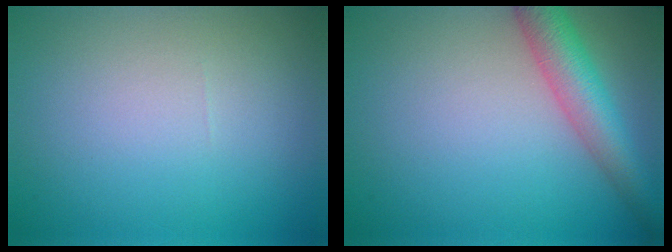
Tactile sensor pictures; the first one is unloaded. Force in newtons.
{"total": 5.0, "press": 5.0, "slide": 0.2}